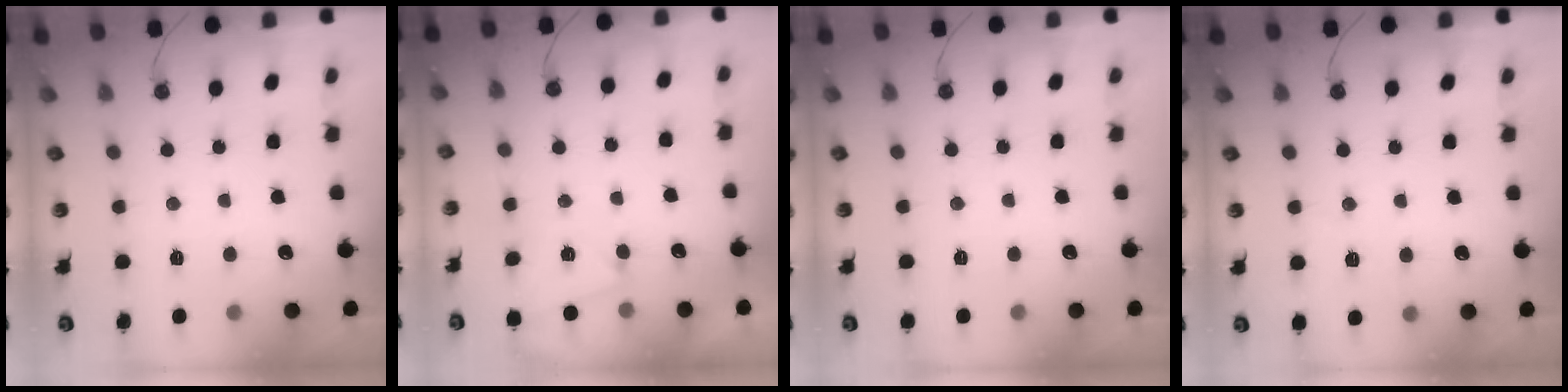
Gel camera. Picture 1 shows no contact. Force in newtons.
{"total": 3.1, "press": 2.4, "slide": 1.9}
{"total": 1.7, "press": 0.9, "slide": 1.5}
{"total": 5.9, "press": 5.4, "slide": 2.4}